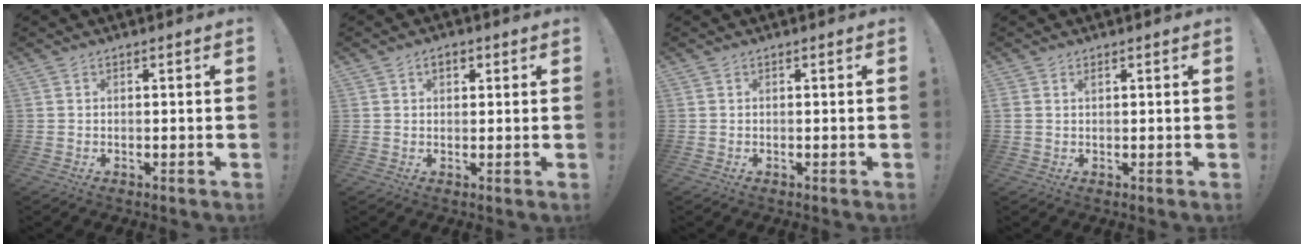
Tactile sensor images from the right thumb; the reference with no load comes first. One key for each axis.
{"total": 2.7, "fx": 0.9, "fy": 1.7, "fz": 1.9, "tx": -0.024, "ty": 0.002, "tz": 0.013}
{"total": 0.0}
{"total": 1.2, "fx": 0.6, "fy": 0.6, "fz": 0.9, "tx": -0.027, "ty": 0.005, "tz": 0.014}